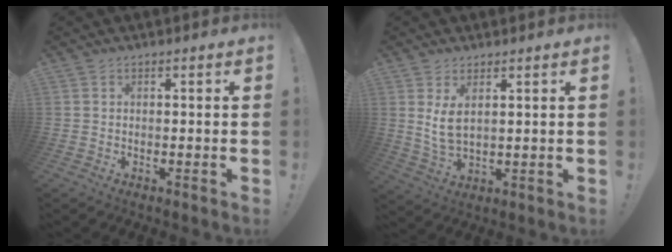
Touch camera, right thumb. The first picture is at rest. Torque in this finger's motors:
{"motor_torque": [-0.21, 0.44, 0.25, 0.45, 0.19]}